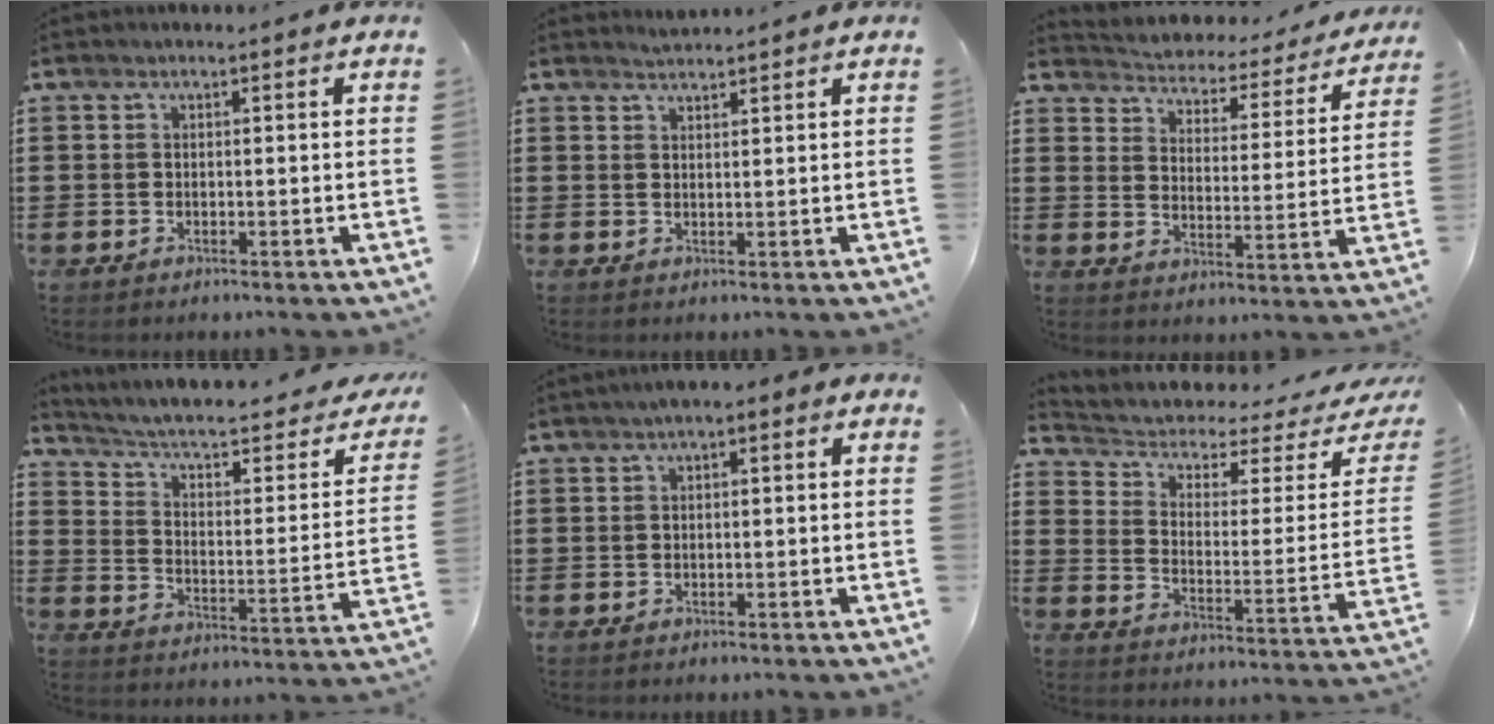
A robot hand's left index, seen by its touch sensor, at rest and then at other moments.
{"total": 1.5, "force": [1.5, -0.2, 0.0], "torque": [-0.003, 0.002, 0.029]}
{"total": 2.6, "force": [2.6, 0.6, 0.2], "torque": [-0.023, -0.027, 0.033]}
{"total": 4.4, "force": [3.0, 1.1, 3.0], "torque": [-0.076, -0.031, 0.040]}
{"total": 1.9, "force": [-1.2, 0.8, 1.1], "torque": [-0.030, 0.004, -0.030]}
{"total": 2.6, "force": [1.4, 1.5, 1.6], "torque": [-0.048, -0.016, 0.013]}